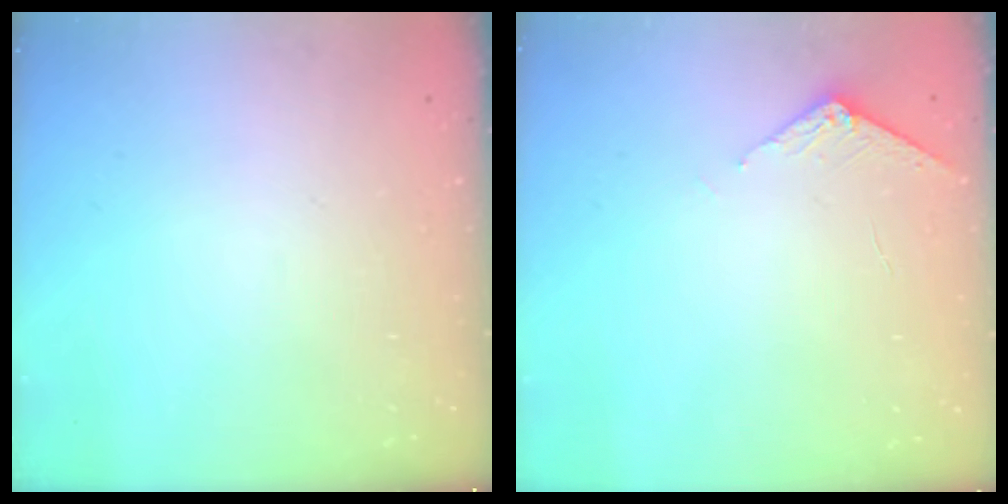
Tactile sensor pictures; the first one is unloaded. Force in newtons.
{"total": 2.9, "press": 2.9, "slide": 0.3}